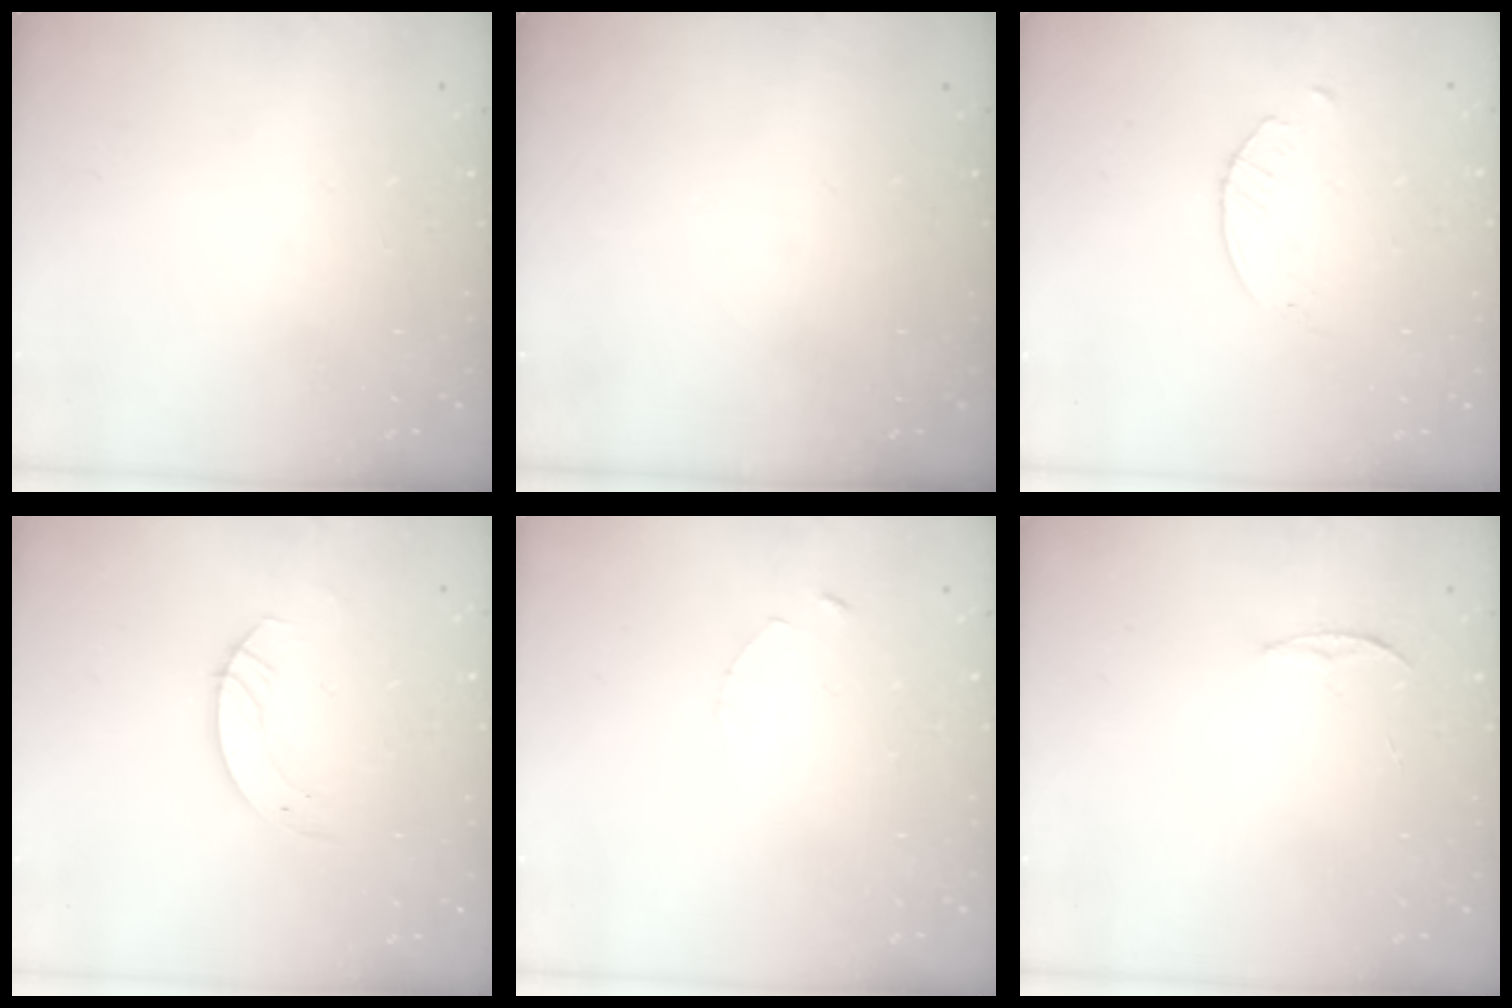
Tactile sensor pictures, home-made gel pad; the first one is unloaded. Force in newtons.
{"total": 0.0}
{"total": 2.0, "press": 2.0, "slide": 0.3}
{"total": 3.5, "press": 3.5, "slide": 0.4}
{"total": 1.0, "press": 1.0, "slide": 0.2}
{"total": 3.4, "press": 3.4, "slide": 0.4}